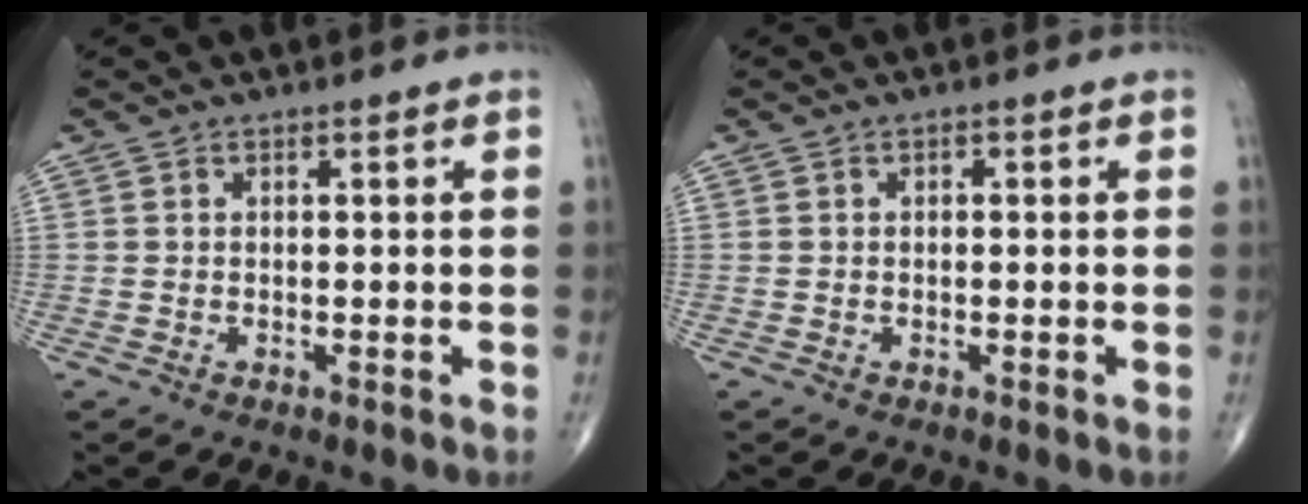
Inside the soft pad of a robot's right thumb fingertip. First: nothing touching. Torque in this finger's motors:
{"motor_torque": [-0.52, -0.03, -0.15, -0.11, -0.01]}